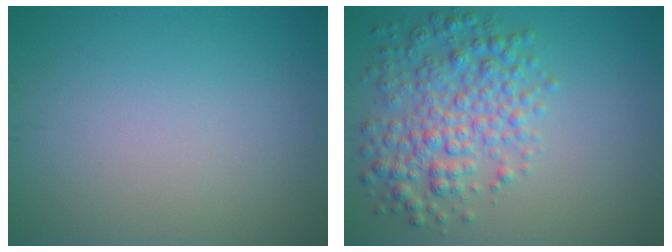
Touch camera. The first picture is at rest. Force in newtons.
{"total": 5.5, "press": 5.5, "slide": 0.1}